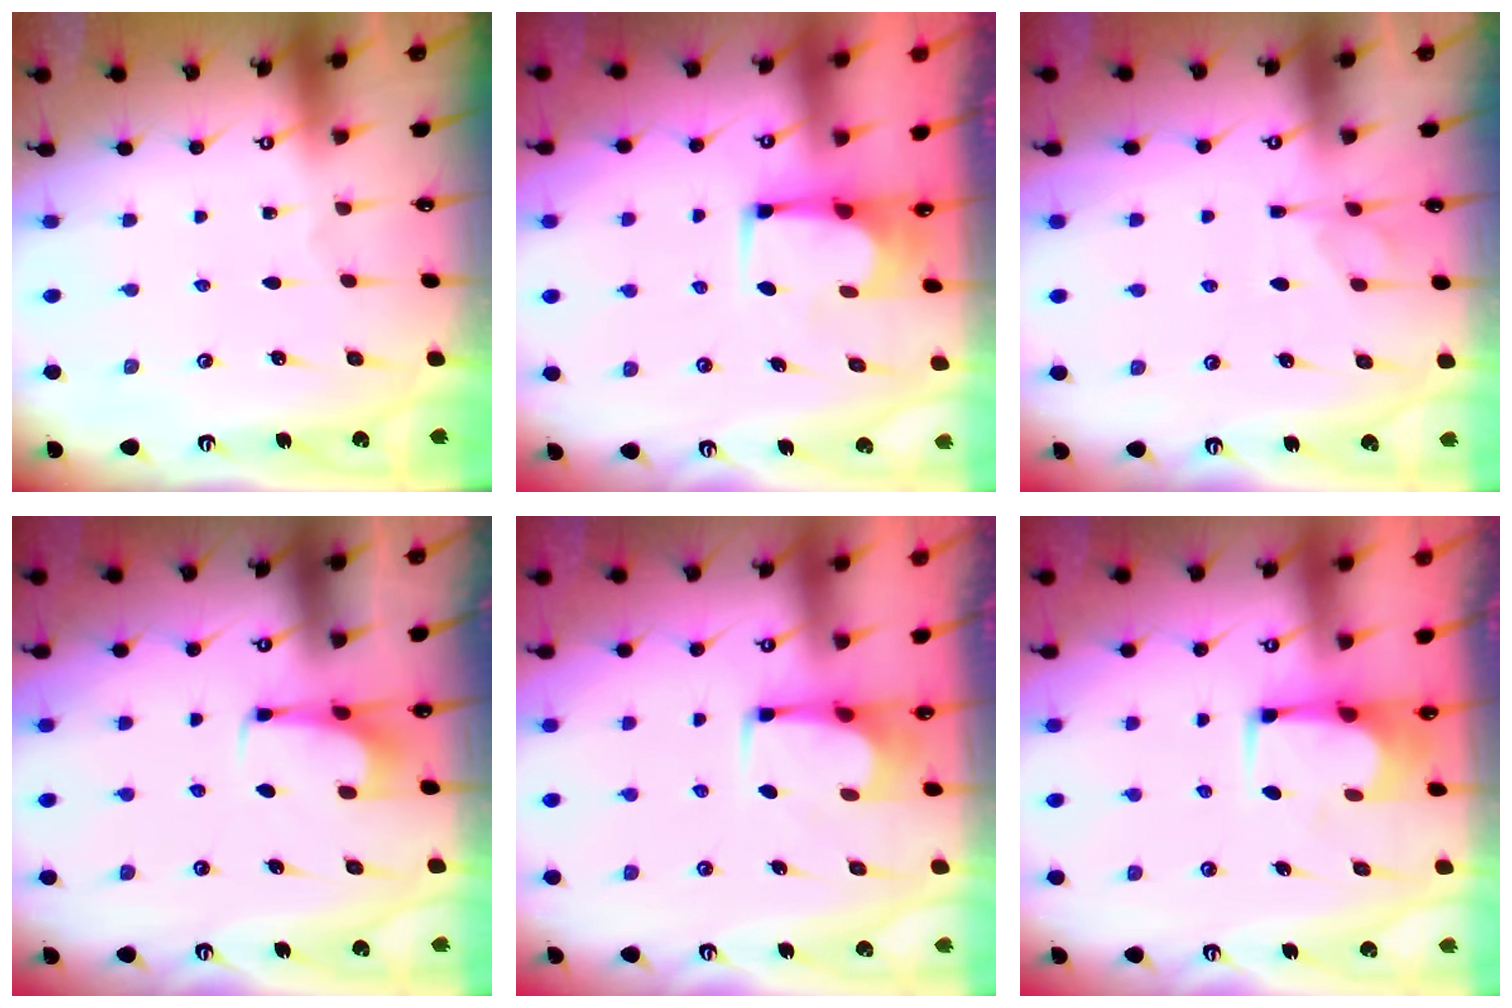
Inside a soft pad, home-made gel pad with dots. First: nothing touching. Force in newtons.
{"total": 2.1, "press": 2.1, "slide": 0.1}
{"total": 1.2, "press": 0.0, "slide": 1.2}
{"total": 2.1, "press": 2.1, "slide": 0.1}
{"total": 2.3, "press": 2.3, "slide": 0.4}
{"total": 1.7, "press": 1.7, "slide": 0.3}